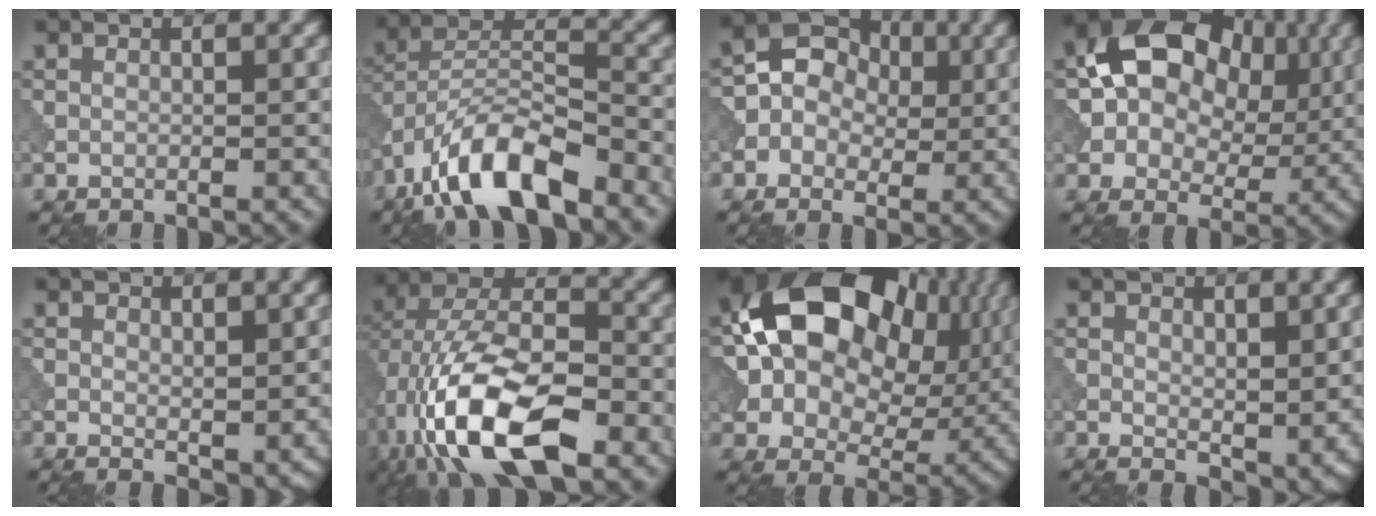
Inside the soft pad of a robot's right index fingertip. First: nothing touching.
{"total": 10.0, "force": [-6.7, 3.4, 6.6], "torque": [-0.113, 0.010, -0.130]}
{"total": 6.4, "force": [0.4, 5.5, 3.4], "torque": [-0.039, 0.026, -0.017]}
{"total": 12.6, "force": [3.2, 9.3, 7.9], "torque": [-0.129, 0.019, 0.046]}
{"total": 1.5, "force": [0.8, 0.6, 1.1], "torque": [-0.016, -0.008, 0.019]}
{"total": 14.0, "force": [-5.5, 6.6, 11.0], "torque": [-0.215, -0.008, -0.105]}
{"total": 20.4, "force": [4.4, 14.4, 13.8], "torque": [-0.255, 0.015, 0.075]}
{"total": 3.3, "force": [1.4, 1.7, 2.5], "torque": [-0.039, -0.012, 0.030]}